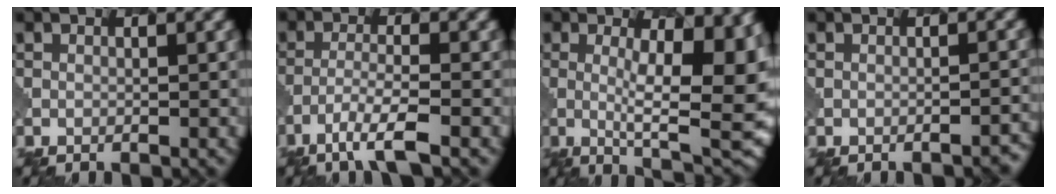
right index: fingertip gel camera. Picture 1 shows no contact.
{"total": 3.9, "force": [-2.3, 0.4, 3.1], "torque": [-0.060, -0.001, -0.053]}
{"total": 11.8, "force": [0.9, 3.5, 11.2], "torque": [-0.140, -0.015, 0.017]}
{"total": 2.2, "force": [-1.9, 0.5, 1.0], "torque": [-0.001, 0.006, -0.024]}